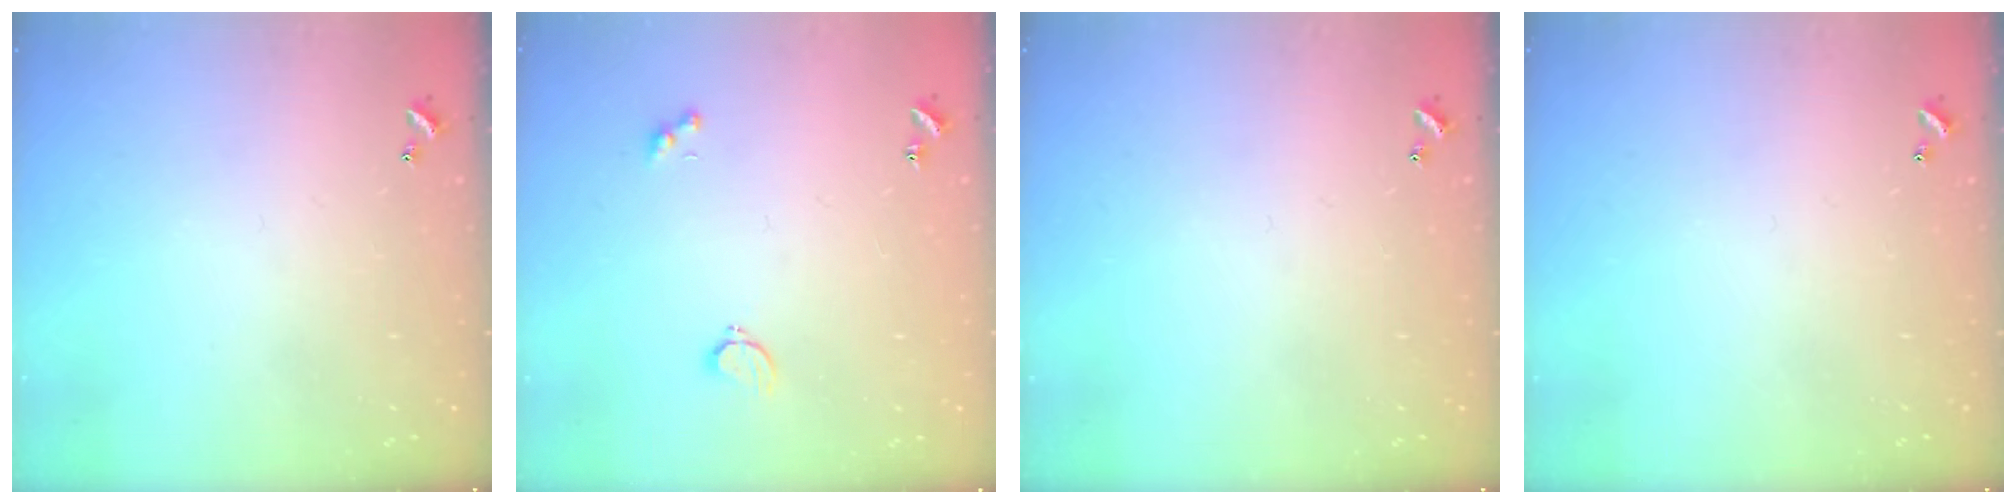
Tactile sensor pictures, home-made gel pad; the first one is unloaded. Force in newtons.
{"total": 0.8, "press": 0.7, "slide": 0.4}
{"total": 0.0}
{"total": 0.0}